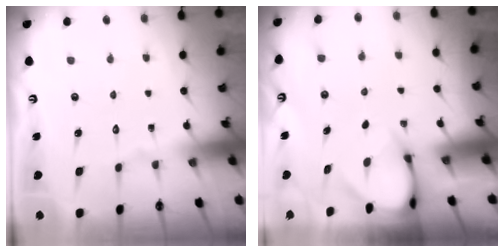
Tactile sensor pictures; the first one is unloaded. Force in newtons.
{"total": 3.5, "press": 3.4, "slide": 0.3}